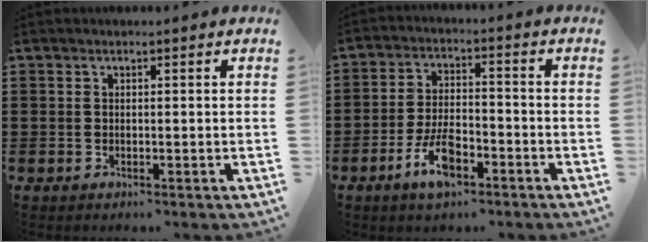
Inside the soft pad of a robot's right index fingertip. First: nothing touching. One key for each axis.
{"total": 7.2, "fx": -3.9, "fy": 2.8, "fz": 5.3, "tx": -0.116, "ty": 0.002, "tz": -0.075}